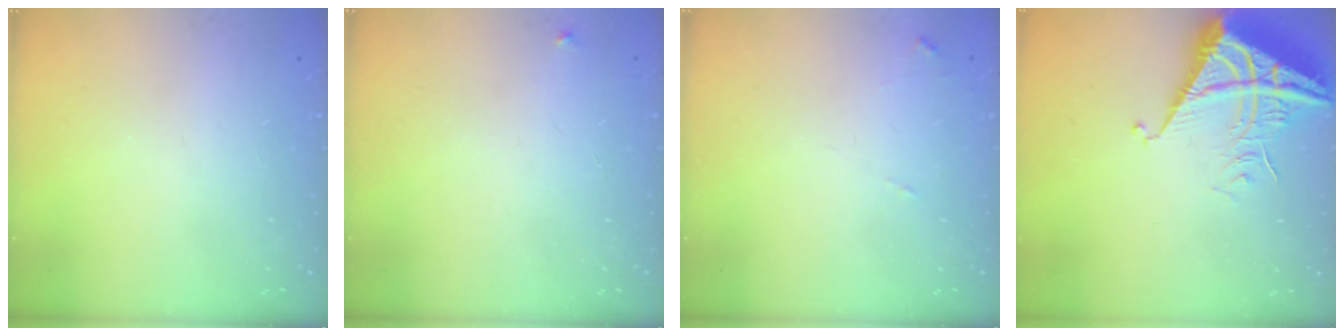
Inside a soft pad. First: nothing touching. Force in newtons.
{"total": 3.3, "press": 3.3, "slide": 0.4}
{"total": 6.3, "press": 6.3, "slide": 0.5}
{"total": 7.0, "press": 7.0, "slide": 0.8}